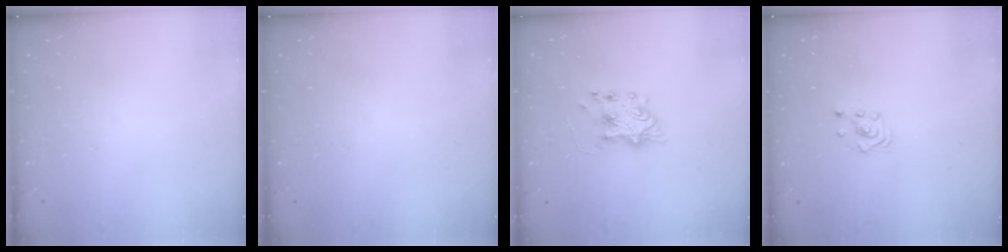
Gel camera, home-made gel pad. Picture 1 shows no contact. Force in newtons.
{"total": 0.0}
{"total": 7.9, "press": 7.8, "slide": 1.0}
{"total": 2.8, "press": 2.8, "slide": 0.3}